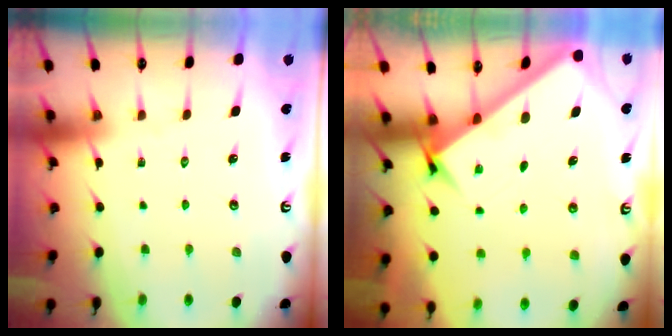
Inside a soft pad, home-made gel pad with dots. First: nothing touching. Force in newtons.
{"total": 3.1, "press": 3.1, "slide": 0.4}